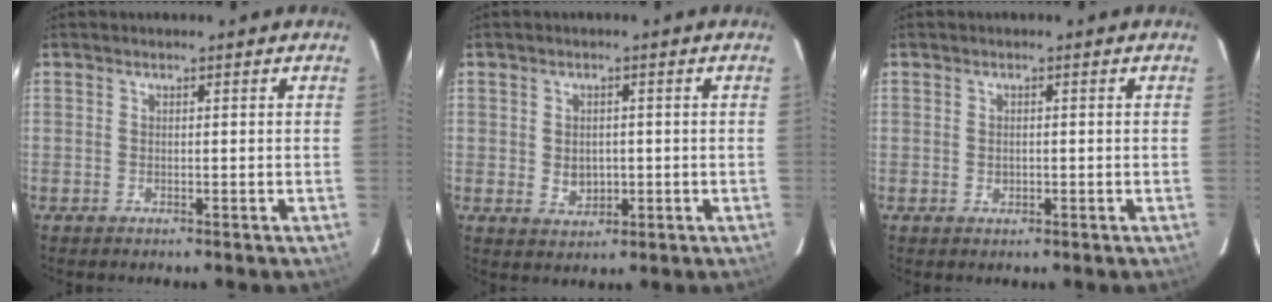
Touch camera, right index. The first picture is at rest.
{"total": 4.0, "force": [-0.5, 3.3, 2.3], "torque": [-0.040, -0.001, -0.002]}
{"total": 1.2, "force": [-0.3, 1.0, 0.7], "torque": [-0.011, 0.001, -0.005]}